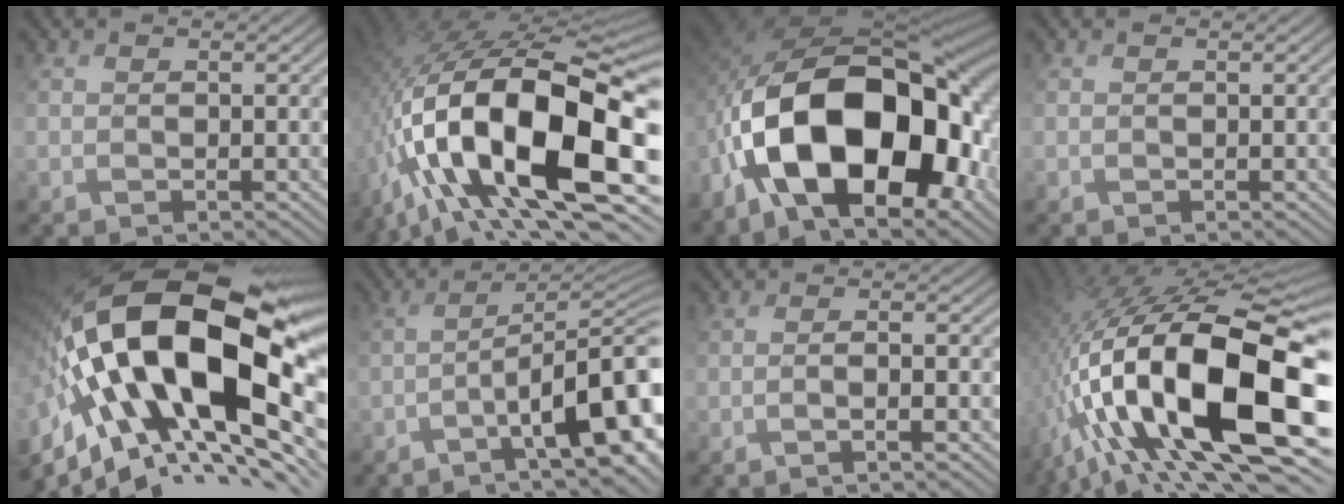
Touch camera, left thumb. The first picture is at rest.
{"total": 20.4, "force": [-6.5, 9.2, 17.1], "torque": [-0.325, -0.010, -0.115]}
{"total": 20.6, "force": [-5.4, 11.4, 16.2], "torque": [-0.336, -0.034, -0.072]}
{"total": 0.0}
{"total": 22.6, "force": [-0.6, 11.1, 19.7], "torque": [-0.420, -0.015, -0.016]}
{"total": 13.1, "force": [-6.1, 3.0, 11.2], "torque": [-0.144, 0.022, -0.095]}
{"total": 3.6, "force": [-1.7, 0.6, 3.1], "torque": [-0.046, 0.008, -0.046]}
{"total": 20.6, "force": [-5.0, 8.0, 18.3], "torque": [-0.349, -0.016, -0.087]}